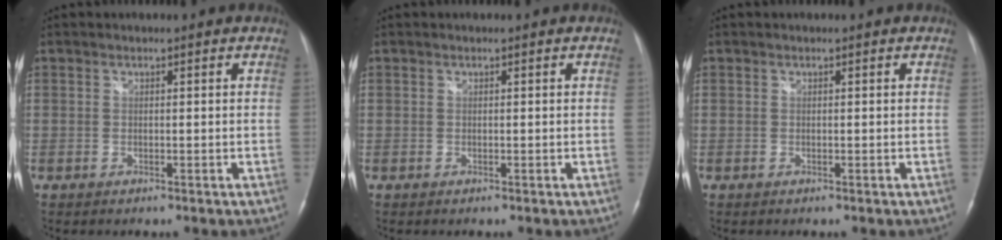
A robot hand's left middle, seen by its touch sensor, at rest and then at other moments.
{"total": 0.0}
{"total": 0.0}